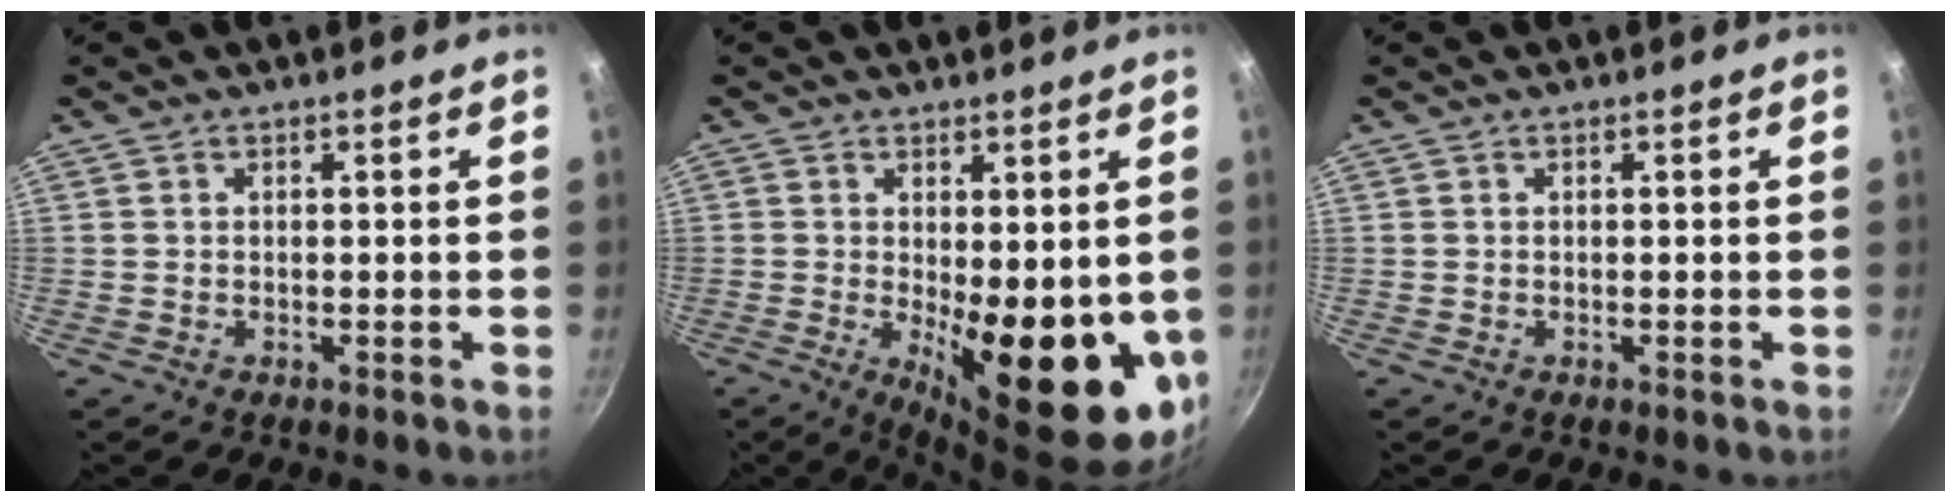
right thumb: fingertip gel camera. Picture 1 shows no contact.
{"total": 16.4, "force": [-1.9, 5.9, 15.2], "torque": [-0.185, -0.032, -0.012]}
{"total": 0.0}